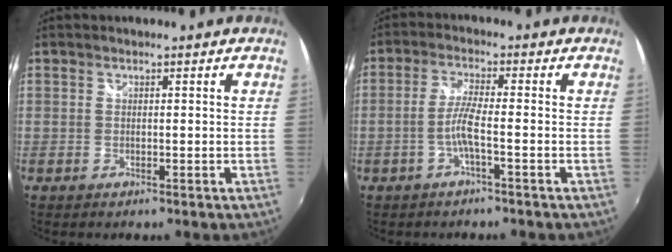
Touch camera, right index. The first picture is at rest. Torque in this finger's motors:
{"motor_torque": [0.17, 0.12, 0.09, 0.02]}